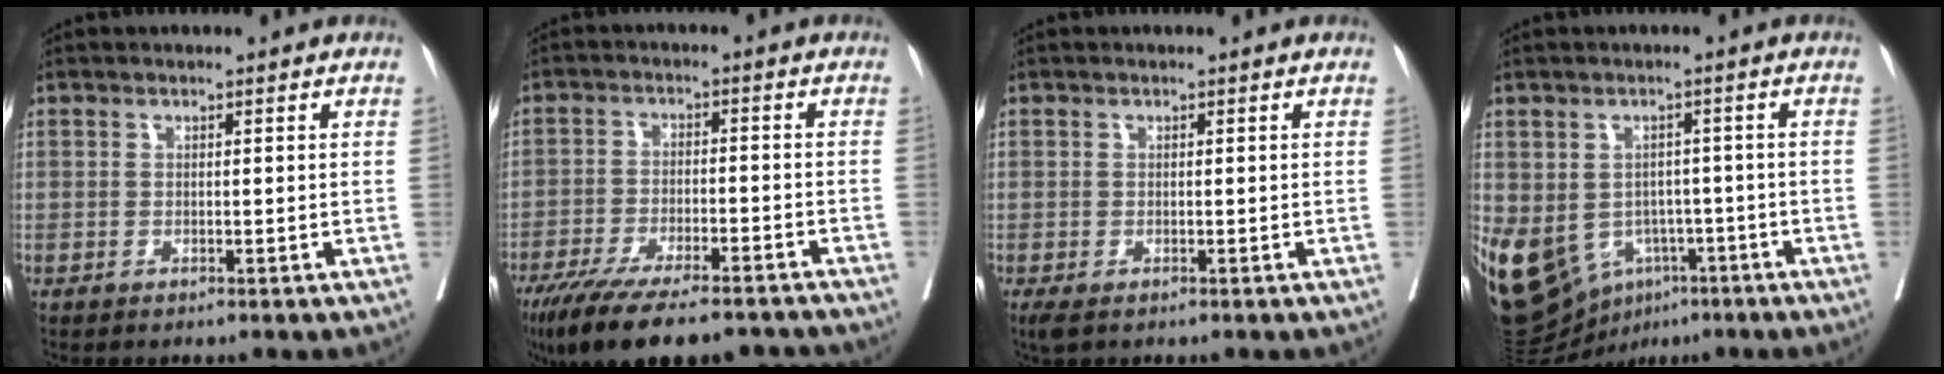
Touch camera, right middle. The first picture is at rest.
{"total": 18.3, "force": [-15.0, 4.1, 9.7], "torque": [-0.164, -0.025, -0.225]}
{"total": 2.3, "force": [-1.5, 1.1, 1.4], "torque": [-0.025, -0.008, -0.022]}
{"total": 14.6, "force": [-6.5, 10.7, 7.6], "torque": [-0.167, 0.008, -0.088]}